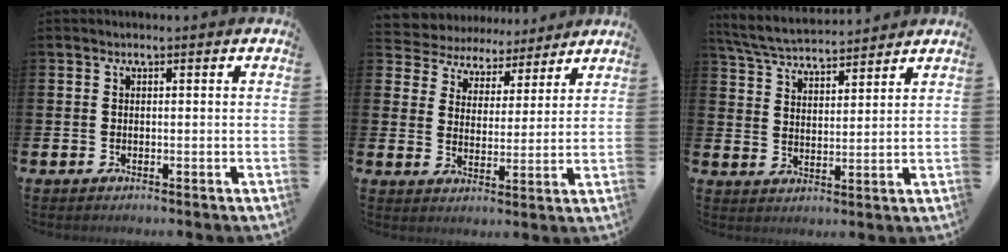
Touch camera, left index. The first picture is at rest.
{"total": 5.7, "force": [5.0, 2.6, -0.5], "torque": [-0.028, -0.036, 0.088]}
{"total": 5.6, "force": [5.4, 0.8, 0.9], "torque": [-0.042, -0.029, 0.098]}